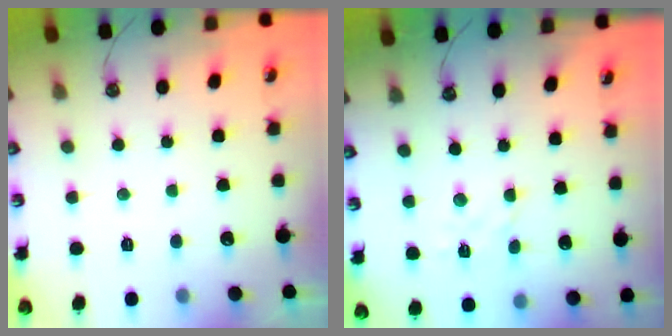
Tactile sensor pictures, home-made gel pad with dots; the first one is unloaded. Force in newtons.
{"total": 2.8, "press": 2.7, "slide": 0.6}